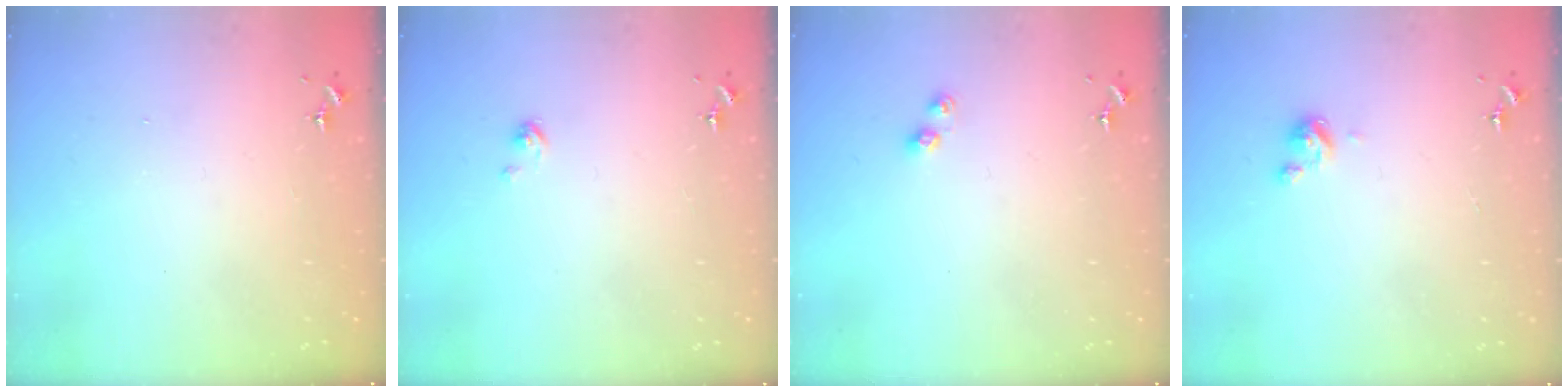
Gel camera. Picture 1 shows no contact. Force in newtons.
{"total": 2.4, "press": 2.4, "slide": 0.3}
{"total": 5.0, "press": 5.0, "slide": 0.6}
{"total": 4.6, "press": 4.5, "slide": 0.4}